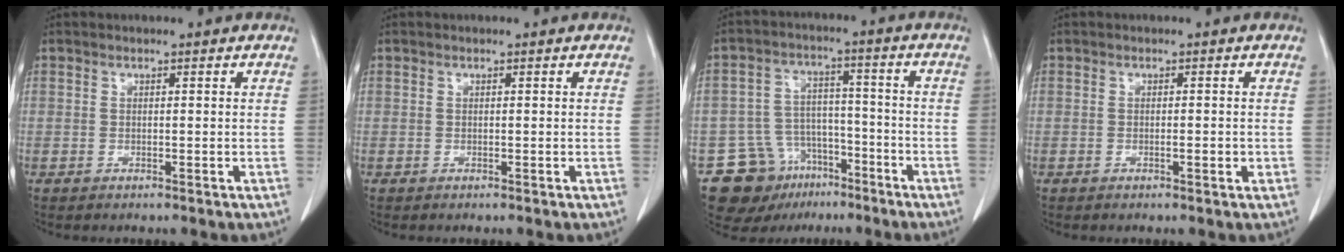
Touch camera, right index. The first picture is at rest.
{"total": 0.0}
{"total": 11.3, "force": [-7.1, 8.1, 3.4], "torque": [-0.058, 0.039, -0.108]}
{"total": 1.0, "force": [-0.2, 0.3, 1.0], "torque": [-0.018, 0.001, -0.002]}